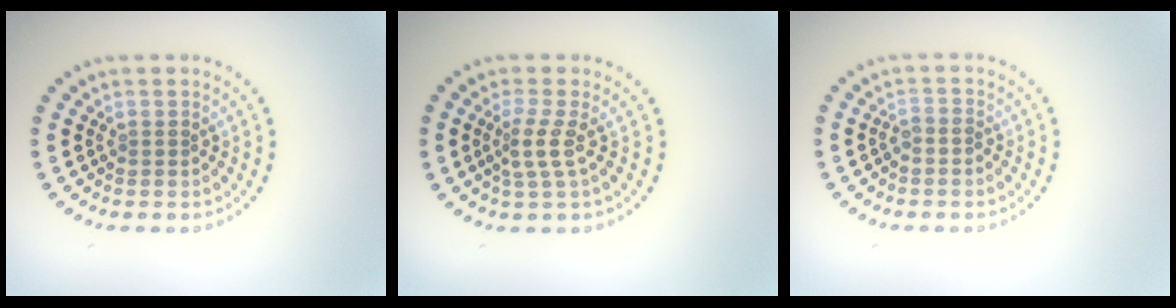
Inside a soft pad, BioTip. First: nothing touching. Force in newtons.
{"total": 2.3, "press": 1.6, "slide": 1.7}
{"total": 0.7, "press": 0.5, "slide": 0.5}